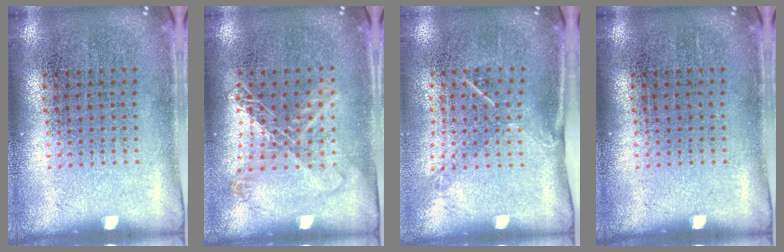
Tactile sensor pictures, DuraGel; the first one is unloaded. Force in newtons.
{"total": 1.3, "press": 1.2, "slide": 0.5}
{"total": 1.5, "press": 1.0, "slide": 1.1}
{"total": 0.0}